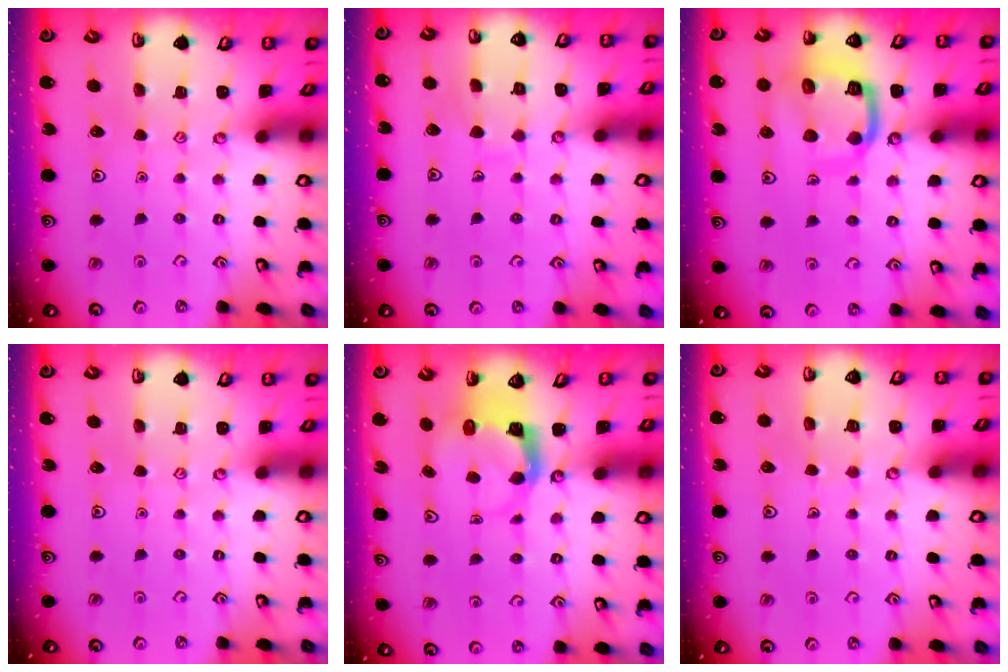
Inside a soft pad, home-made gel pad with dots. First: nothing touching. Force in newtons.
{"total": 6.1, "press": 6.1, "slide": 0.6}
{"total": 12.8, "press": 12.7, "slide": 1.3}
{"total": 0.0}
{"total": 3.9, "press": 3.9, "slide": 0.3}
{"total": 3.9, "press": 3.9, "slide": 0.3}